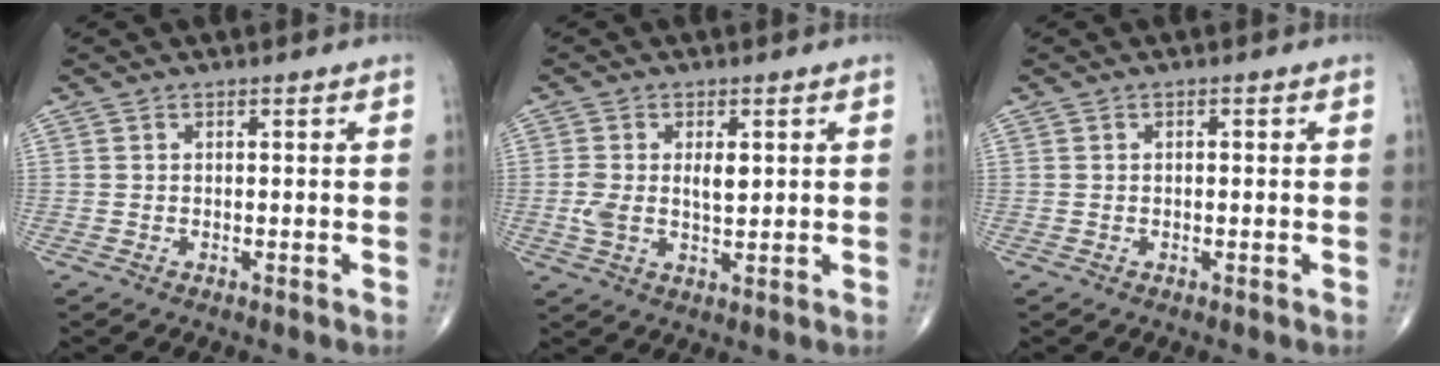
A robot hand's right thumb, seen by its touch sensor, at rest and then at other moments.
{"total": 6.1, "force": [0.7, 3.2, 5.2], "torque": [-0.100, 0.001, 0.015]}
{"total": 0.6, "force": [0.0, 0.3, 0.5], "torque": [-0.009, 0.001, 0.001]}